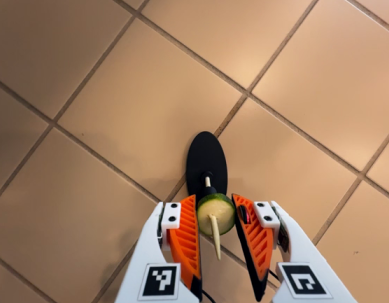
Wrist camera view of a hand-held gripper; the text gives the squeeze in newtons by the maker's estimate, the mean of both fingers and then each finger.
{"total": 7.1, "left": 6.5, "right": 7.7}